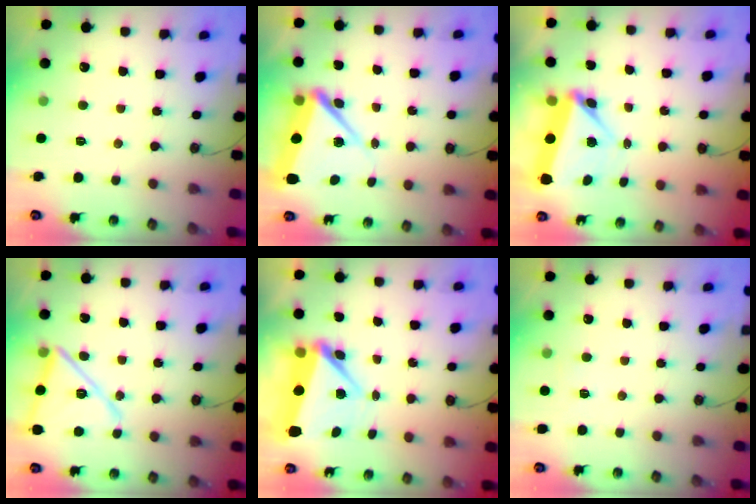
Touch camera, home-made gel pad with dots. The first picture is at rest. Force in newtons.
{"total": 9.5, "press": 9.3, "slide": 1.6}
{"total": 6.2, "press": 6.2, "slide": 0.2}
{"total": 16.1, "press": 16.1, "slide": 0.9}
{"total": 6.6, "press": 6.6, "slide": 0.5}
{"total": 2.7, "press": 2.4, "slide": 1.3}